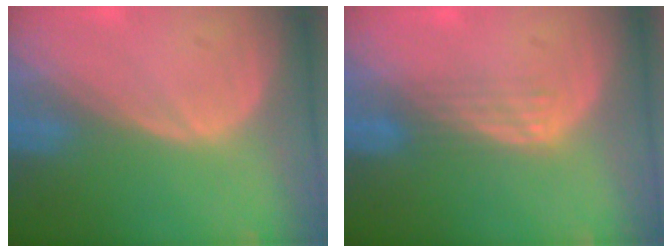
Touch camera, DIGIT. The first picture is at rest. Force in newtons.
{"total": 2.8, "press": 2.5, "slide": 1.3}